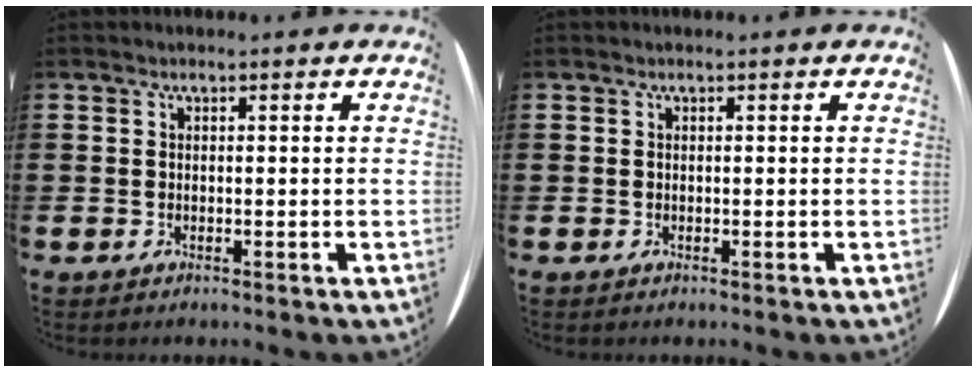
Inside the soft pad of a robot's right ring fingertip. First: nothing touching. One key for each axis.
{"total": 0.0}